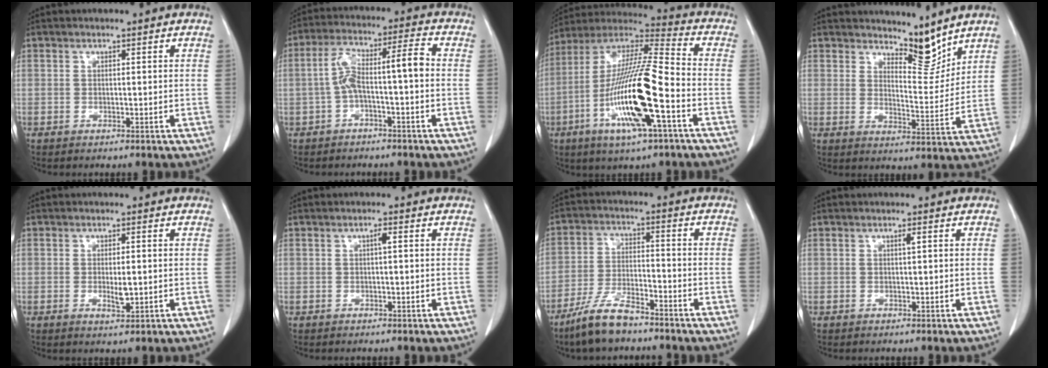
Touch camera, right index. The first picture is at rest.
{"total": 7.9, "force": [-1.1, 1.1, 7.7], "torque": [-0.143, 0.040, -0.022]}
{"total": 19.3, "force": [-6.0, 1.6, 18.2], "torque": [-0.367, -0.014, -0.114]}
{"total": 5.9, "force": [5.4, 1.2, 2.0], "torque": [-0.025, -0.018, 0.092]}
{"total": 2.9, "force": [-0.3, 0.8, 2.7], "torque": [-0.048, -0.003, -0.003]}
{"total": 1.1, "force": [0.2, 0.2, 1.1], "torque": [-0.018, 0.003, 0.002]}
{"total": 8.5, "force": [-6.7, 1.8, 4.8], "torque": [-0.103, -0.016, -0.131]}
{"total": 0.8, "force": [0.2, 0.0, 0.7], "torque": [-0.013, 0.001, 0.003]}